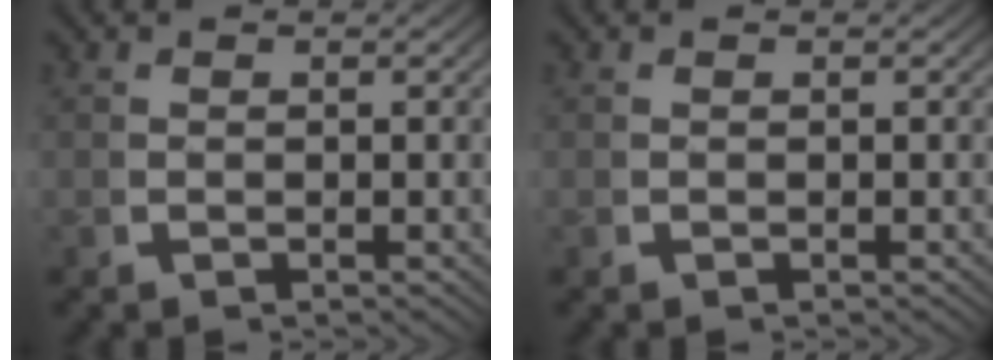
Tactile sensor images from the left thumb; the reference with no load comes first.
{"total": 0.0}